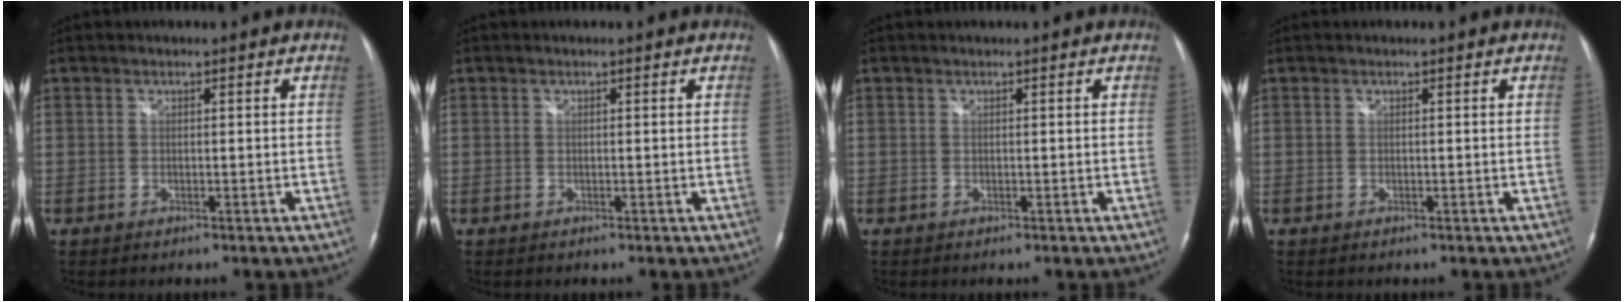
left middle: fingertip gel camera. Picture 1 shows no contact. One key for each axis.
{"total": 0.0}
{"total": 0.0}
{"total": 0.0}